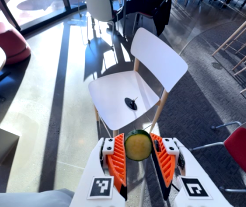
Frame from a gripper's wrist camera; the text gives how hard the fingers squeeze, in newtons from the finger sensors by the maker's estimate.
{"total": 9.3, "left": 9.6, "right": 9.1}